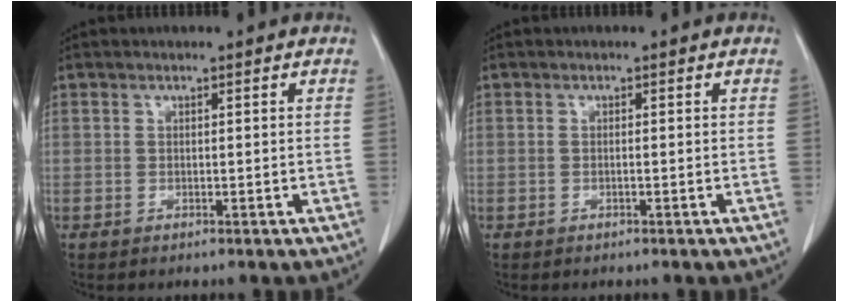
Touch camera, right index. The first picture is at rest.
{"total": 0.0}